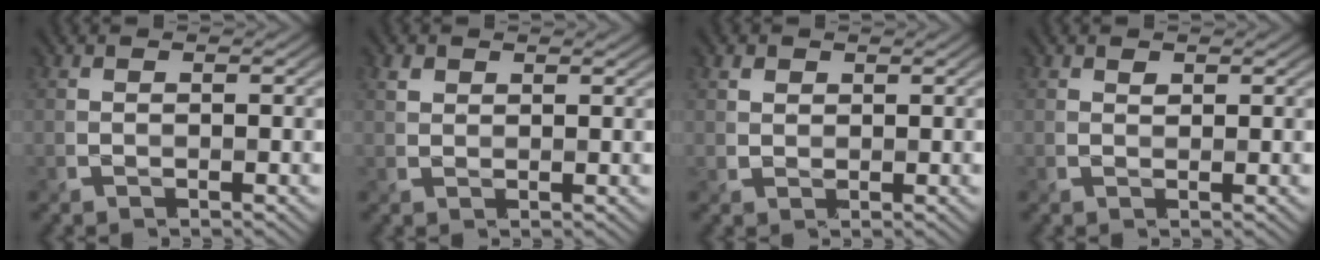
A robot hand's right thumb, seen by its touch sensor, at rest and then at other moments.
{"total": 1.6, "force": [1.0, 1.0, 0.7], "torque": [-0.013, 0.000, 0.020]}
{"total": 1.6, "force": [0.9, 1.2, 0.4], "torque": [-0.009, -0.003, 0.018]}
{"total": 0.8, "force": [0.7, 0.4, 0.2], "torque": [-0.002, -0.002, 0.012]}